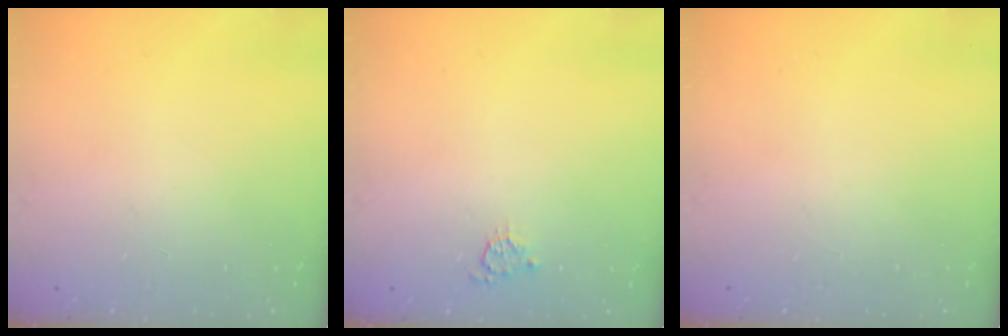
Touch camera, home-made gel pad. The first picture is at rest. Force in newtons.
{"total": 3.6, "press": 3.5, "slide": 0.4}
{"total": 0.0}